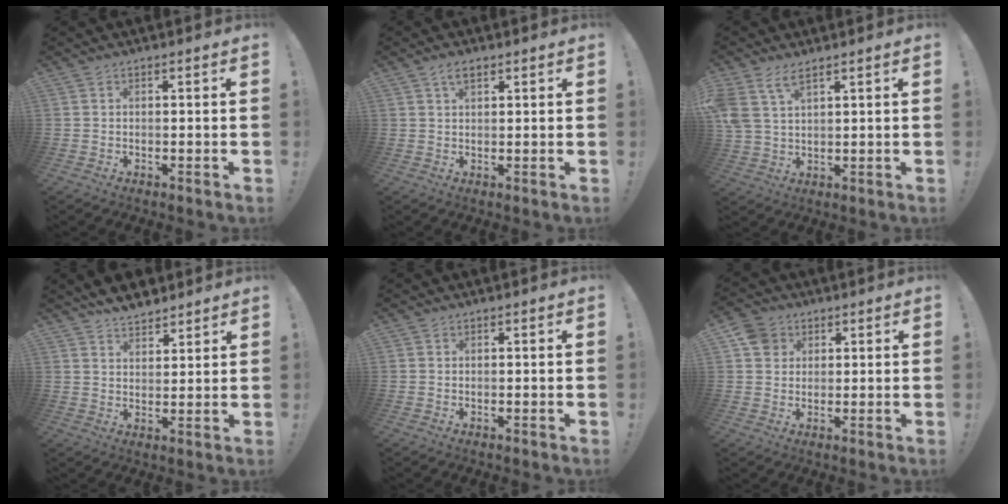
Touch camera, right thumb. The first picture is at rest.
{"total": 3.3, "force": [1.8, 1.7, 2.3], "torque": [-0.038, -0.001, 0.030]}
{"total": 6.9, "force": [4.4, 3.2, 4.3], "torque": [-0.086, -0.009, 0.090]}
{"total": 5.3, "force": [4.6, 2.2, 1.4], "torque": [-0.030, -0.025, 0.087]}
{"total": 0.0}
{"total": 6.3, "force": [2.7, 5.4, 1.8], "torque": [-0.023, -0.009, 0.054]}